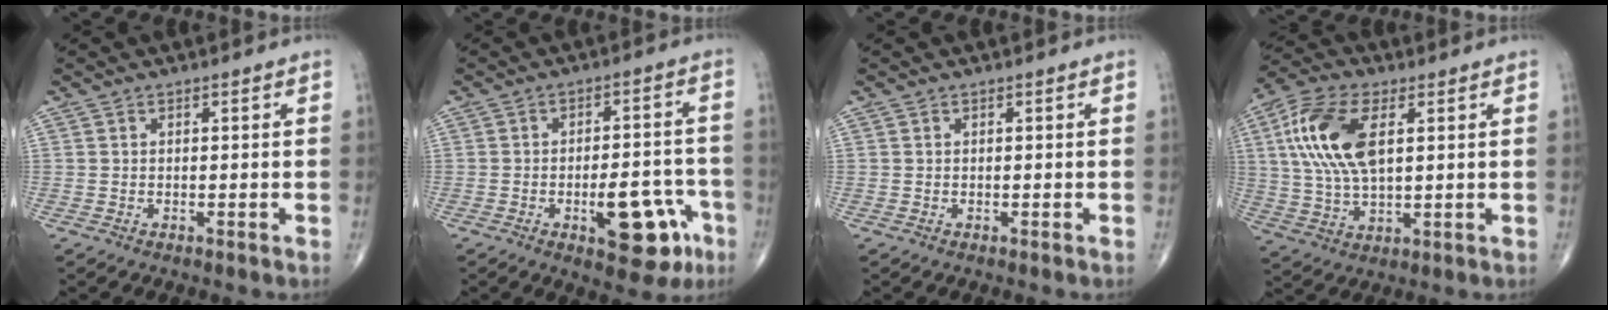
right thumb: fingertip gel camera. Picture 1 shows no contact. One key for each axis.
{"total": 12.4, "fx": -5.1, "fy": 5.4, "fz": 10.0, "tx": -0.102, "ty": 0.033, "tz": -0.063}
{"total": 0.0}
{"total": 15.1, "fx": 3.9, "fy": 7.5, "fz": 12.5, "tx": -0.264, "ty": 0.004, "tz": 0.075}